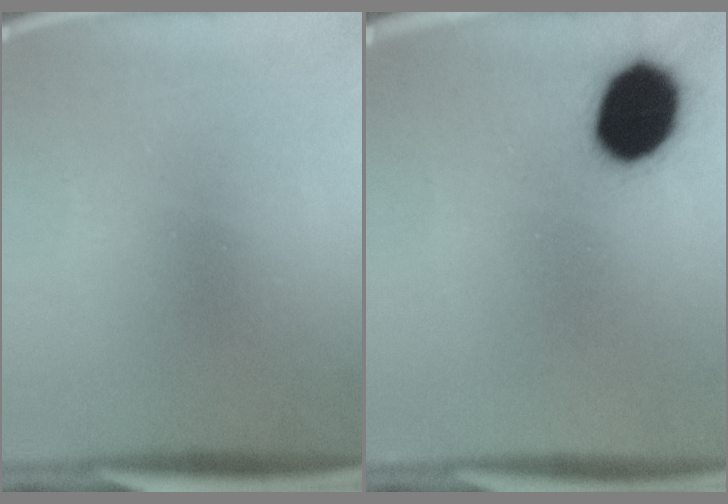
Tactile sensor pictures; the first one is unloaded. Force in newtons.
{"total": 15.8}